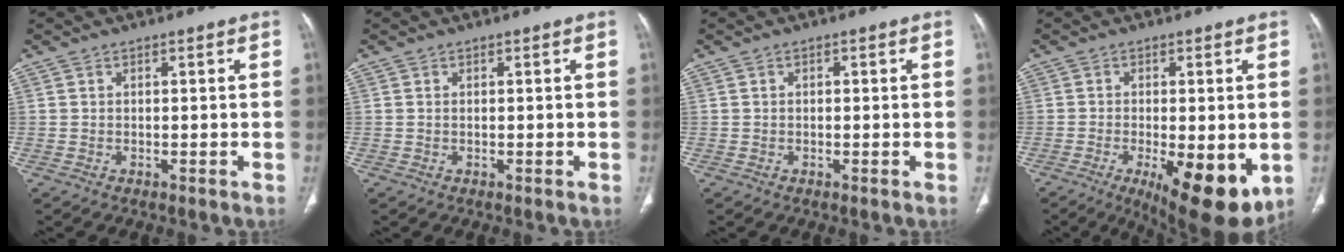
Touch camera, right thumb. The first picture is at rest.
{"total": 0.0}
{"total": 0.6, "force": [0.1, 0.4, 0.5], "torque": [-0.012, 0.005, 0.004]}
{"total": 14.4, "force": [-4.4, 5.2, 12.7], "torque": [-0.155, -0.018, -0.049]}